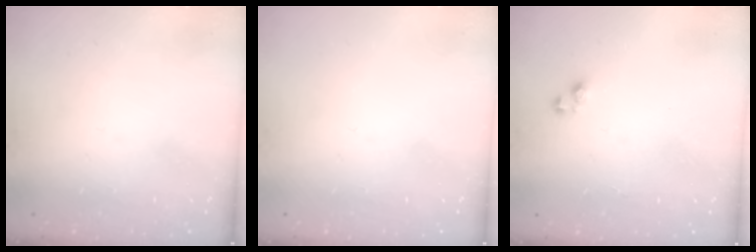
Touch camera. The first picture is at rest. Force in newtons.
{"total": 0.0}
{"total": 3.4, "press": 3.4, "slide": 0.3}